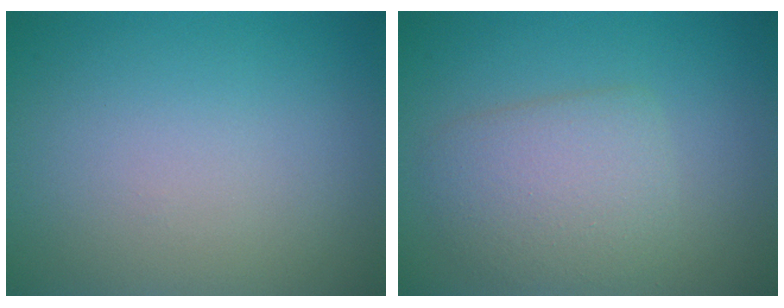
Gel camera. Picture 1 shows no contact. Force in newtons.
{"total": 3.8, "press": 3.8, "slide": 0.2}